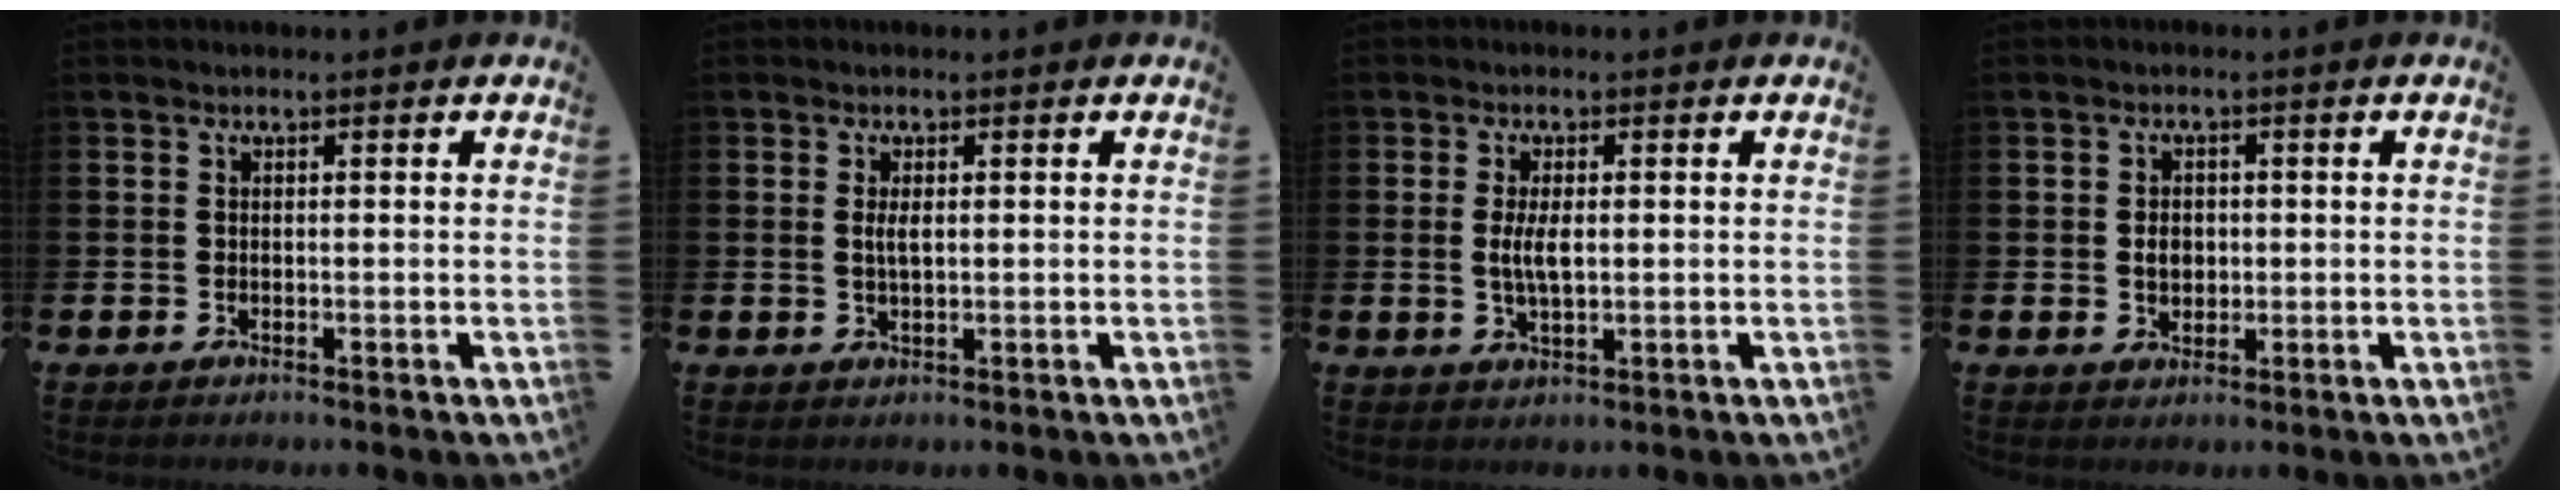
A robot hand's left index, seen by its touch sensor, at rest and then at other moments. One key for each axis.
{"total": 1.8, "fx": 0.3, "fy": 0.7, "fz": 1.6, "tx": -0.031, "ty": 0.002, "tz": 0.003}
{"total": 3.7, "fx": 0.4, "fy": 1.4, "fz": 3.4, "tx": -0.057, "ty": 0.000, "tz": 0.002}
{"total": 2.5, "fx": 0.1, "fy": 2.0, "fz": 1.4, "tx": -0.012, "ty": 0.002, "tz": -0.005}